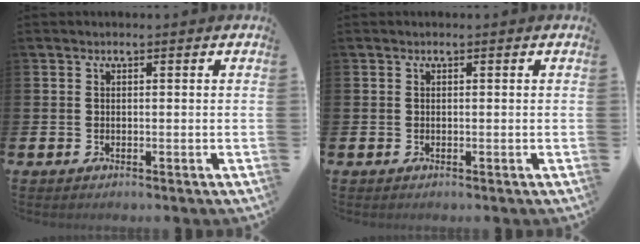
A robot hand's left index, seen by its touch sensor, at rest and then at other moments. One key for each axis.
{"total": 0.0}